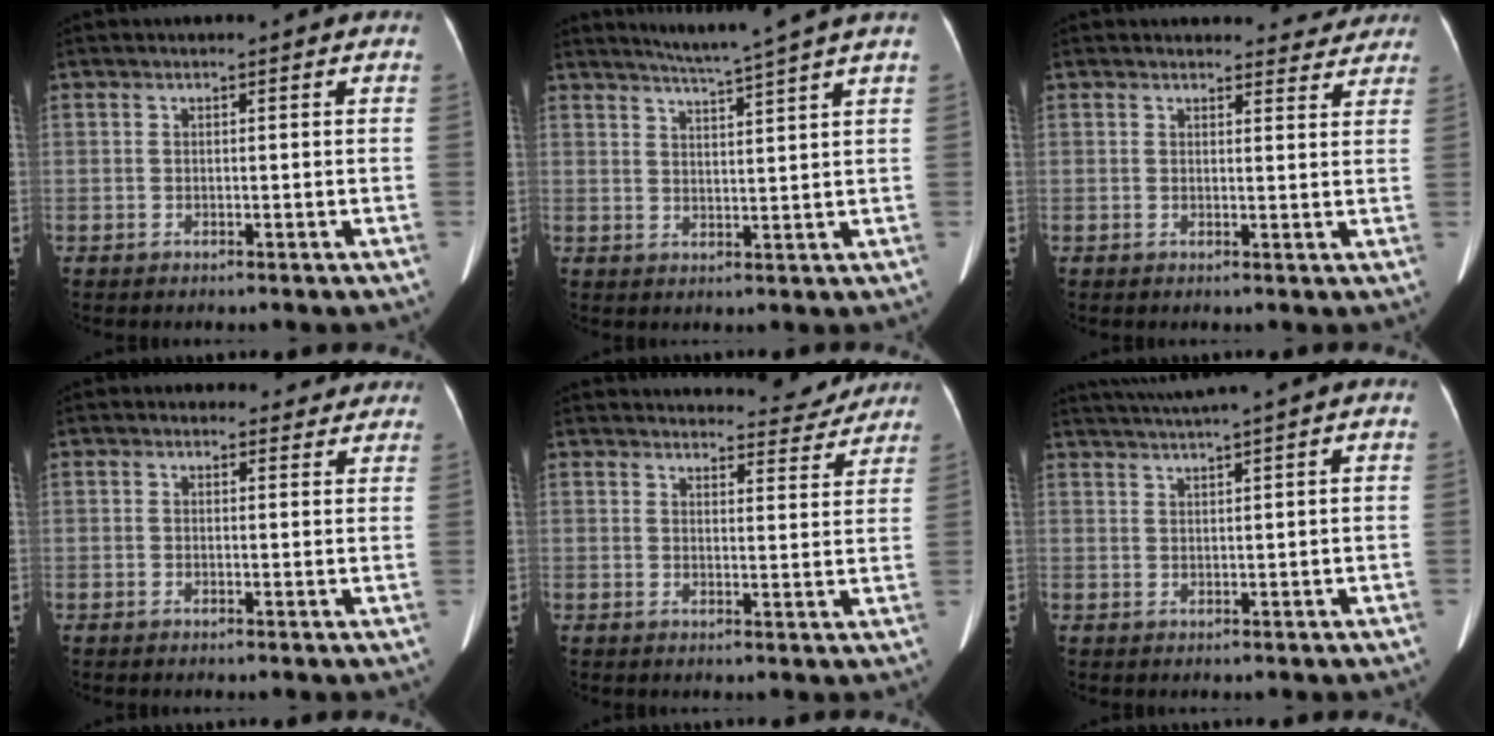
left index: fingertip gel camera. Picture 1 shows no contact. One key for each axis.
{"total": 7.0, "fx": 6.0, "fy": -2.1, "fz": 3.0, "tx": -0.049, "ty": -0.004, "tz": 0.090}
{"total": 5.1, "fx": 4.8, "fy": 1.7, "fz": -0.1, "tx": 0.017, "ty": -0.005, "tz": 0.037}
{"total": 3.2, "fx": 2.6, "fy": 1.8, "fz": 0.1, "tx": 0.007, "ty": 0.004, "tz": 0.018}
{"total": 8.8, "fx": 8.6, "fy": 2.0, "fz": 1.0, "tx": 0.007, "ty": -0.010, "tz": 0.089}
{"total": 4.6, "fx": 3.6, "fy": -1.4, "fz": 2.4, "tx": -0.046, "ty": 0.014, "tz": 0.070}